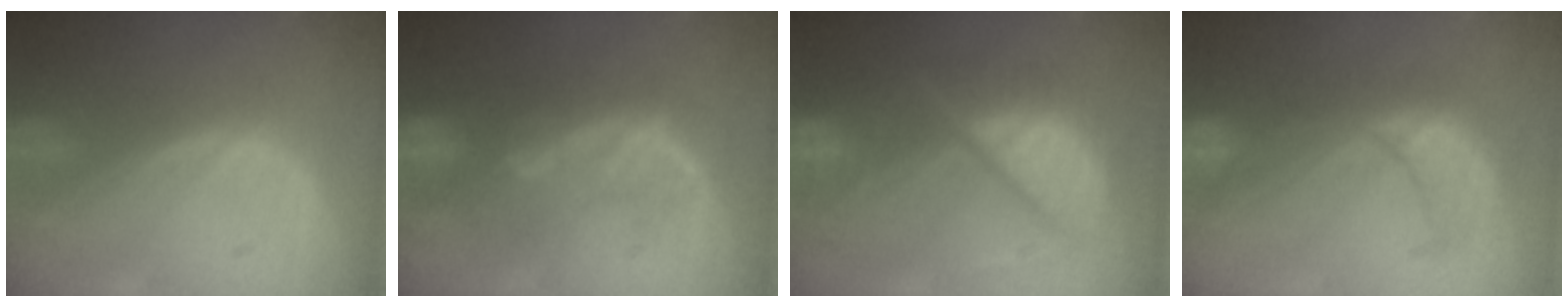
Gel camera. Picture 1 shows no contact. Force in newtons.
{"total": 9.6, "press": 8.7, "slide": 4.0}
{"total": 10.4, "press": 10.3, "slide": 1.2}
{"total": 8.1, "press": 8.0, "slide": 0.7}